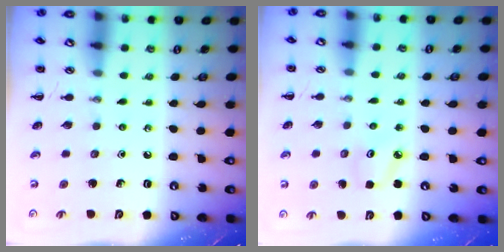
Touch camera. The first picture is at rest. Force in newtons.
{"total": 4.3, "press": 4.2, "slide": 1.0}